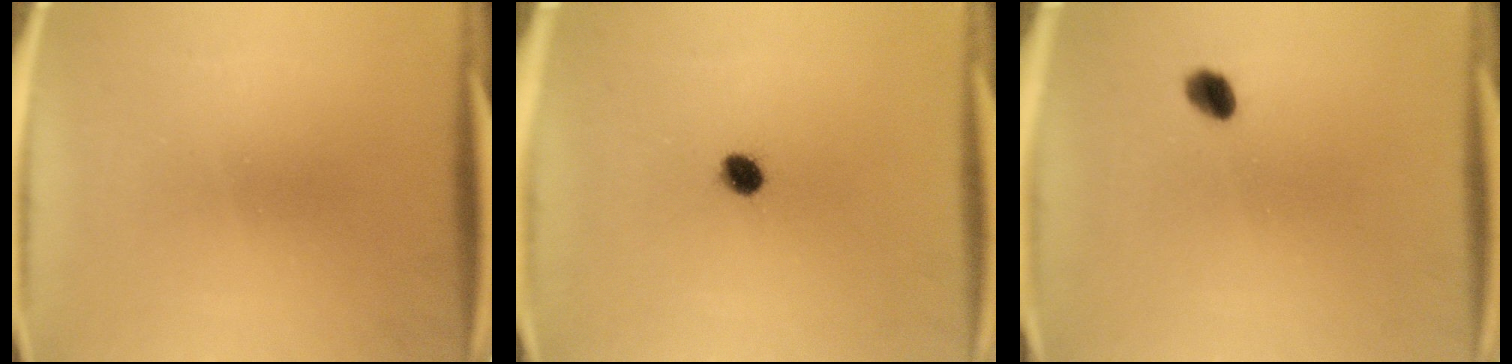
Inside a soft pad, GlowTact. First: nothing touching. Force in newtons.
{"total": 3.5}
{"total": 2.8}